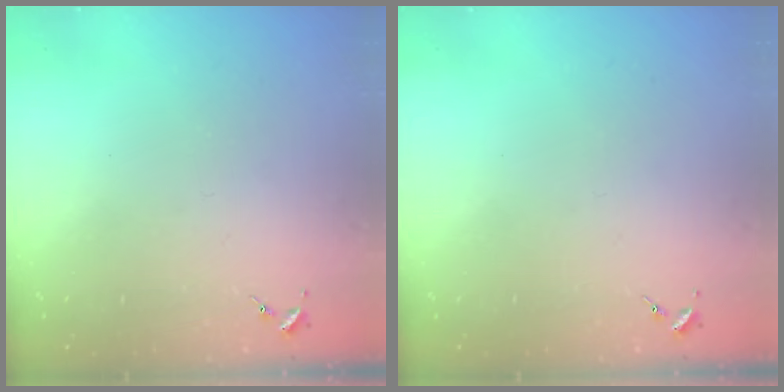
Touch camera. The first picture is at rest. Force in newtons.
{"total": 0.0}